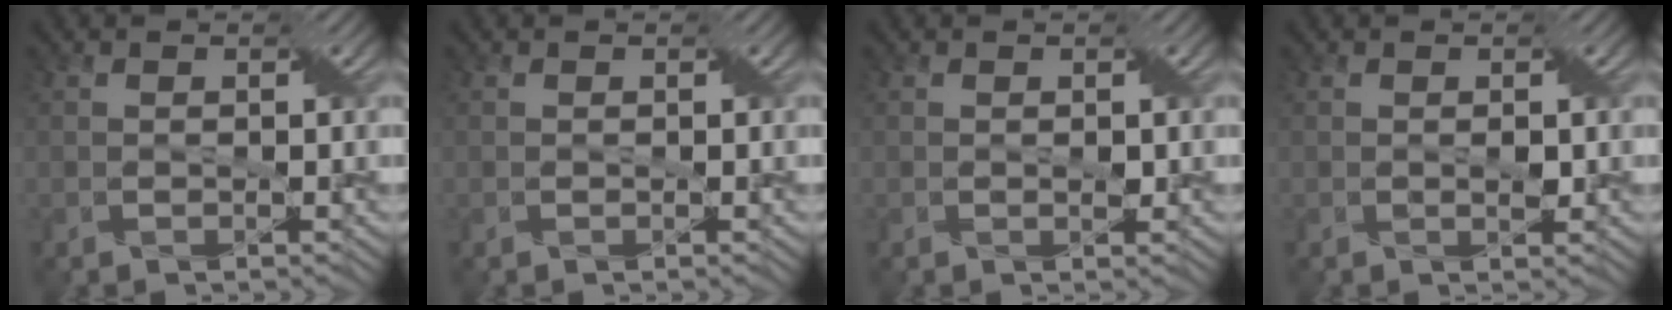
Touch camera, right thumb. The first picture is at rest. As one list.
[{"total": 0.0}, {"total": 0.7, "force": [0.1, 0.4, 0.6], "torque": [-0.007, -0.001, 0.001]}, {"total": 1.0, "force": [0.0, 0.5, 0.9], "torque": [-0.013, -0.001, 0.001]}]